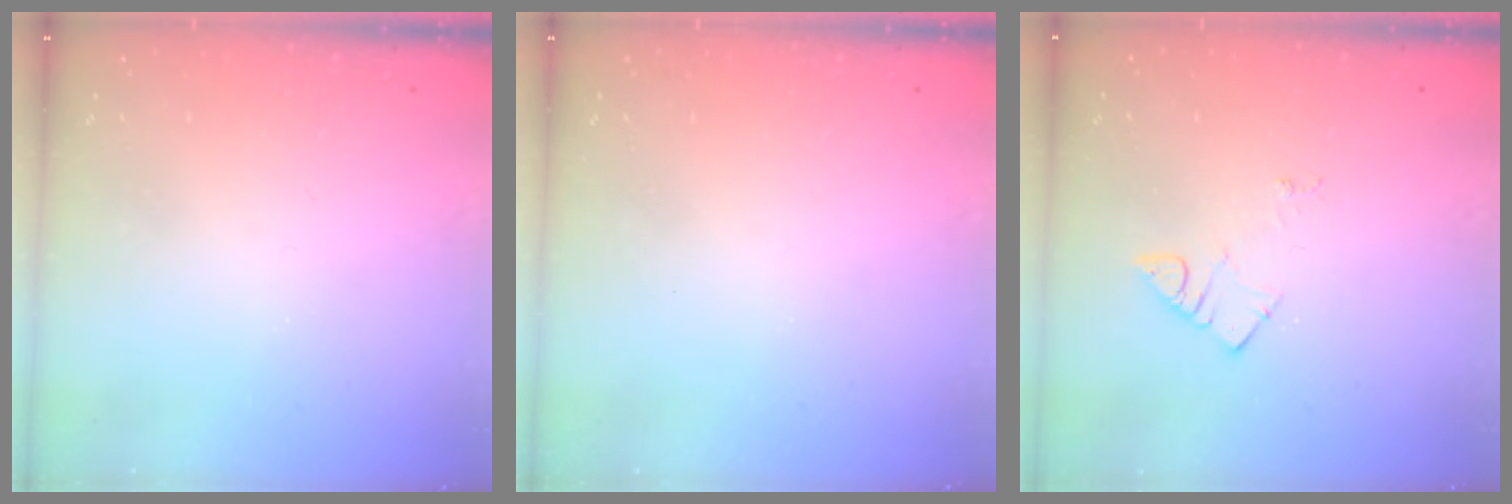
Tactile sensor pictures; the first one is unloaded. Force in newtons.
{"total": 0.0}
{"total": 3.8, "press": 3.8, "slide": 0.5}